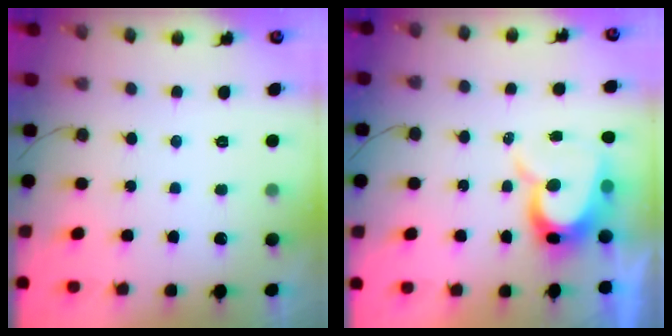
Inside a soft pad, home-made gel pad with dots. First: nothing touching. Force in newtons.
{"total": 11.6, "press": 11.5, "slide": 1.3}